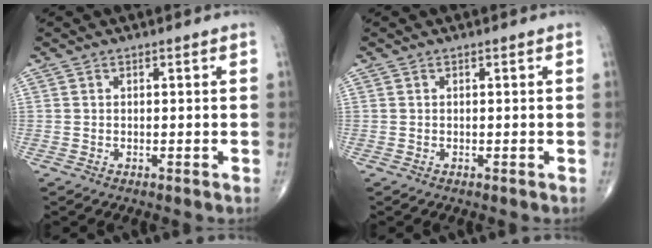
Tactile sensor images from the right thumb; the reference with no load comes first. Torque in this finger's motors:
{"motor_torque": [0.05, 0.05, 0.00, 0.00, 0.00]}